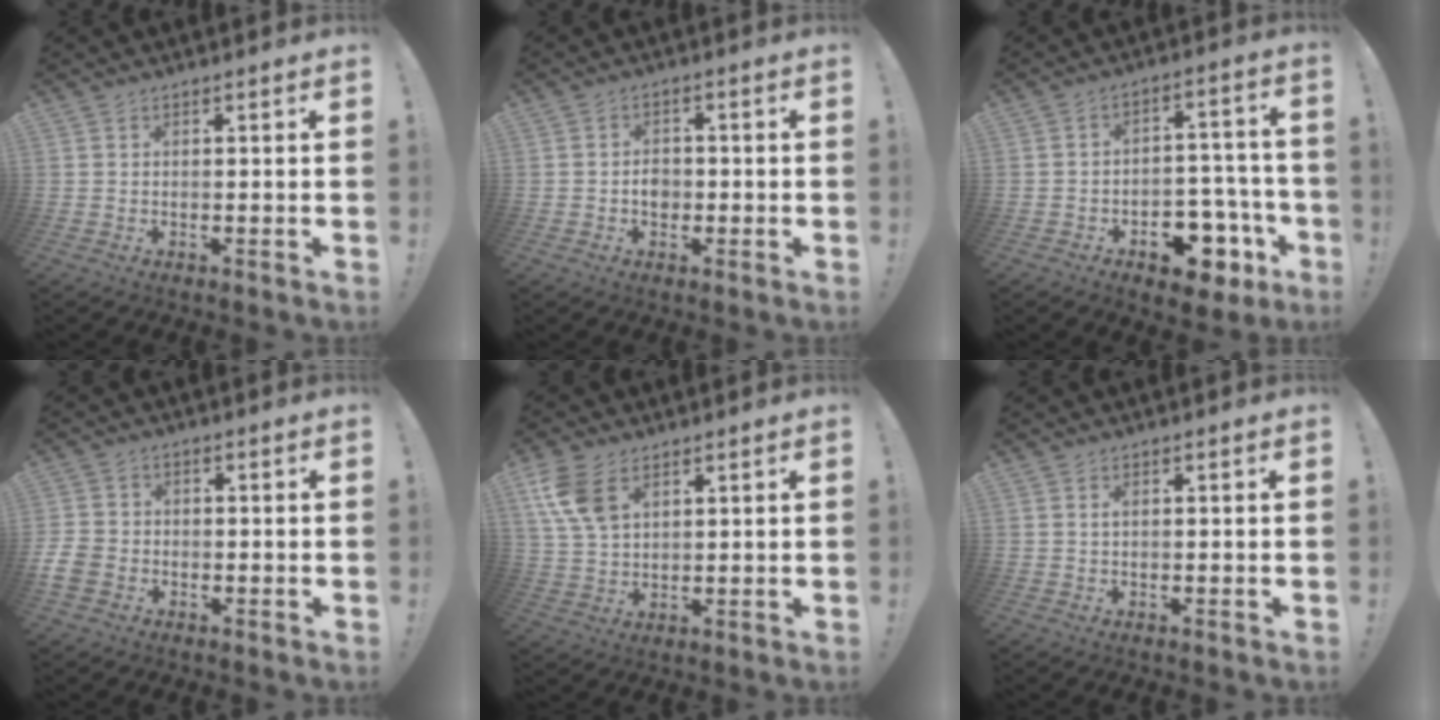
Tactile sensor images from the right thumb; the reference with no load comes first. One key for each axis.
{"total": 3.7, "fx": -1.2, "fy": 2.9, "fz": 1.8, "tx": -0.019, "ty": 0.002, "tz": -0.023}
{"total": 12.0, "fx": -7.2, "fy": 7.2, "fz": 6.5, "tx": -0.049, "ty": 0.068, "tz": -0.111}
{"total": 6.1, "fx": -2.6, "fy": 4.7, "fz": 2.9, "tx": -0.068, "ty": 0.009, "tz": -0.049}
{"total": 10.0, "fx": 4.7, "fy": 6.1, "fz": 6.3, "tx": -0.118, "ty": -0.013, "tz": 0.090}
{"total": 0.9, "fx": 0.1, "fy": 0.5, "fz": 0.7, "tx": -0.018, "ty": 0.005, "tz": 0.003}